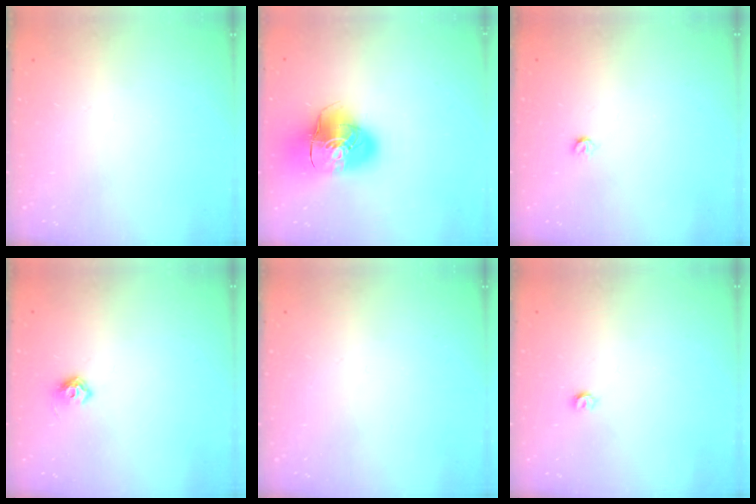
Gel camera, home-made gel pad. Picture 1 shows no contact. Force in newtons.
{"total": 15.4, "press": 15.2, "slide": 2.3}
{"total": 3.6, "press": 3.6, "slide": 0.7}
{"total": 6.4, "press": 6.3, "slide": 1.1}
{"total": 0.0}
{"total": 3.2, "press": 3.2, "slide": 0.5}